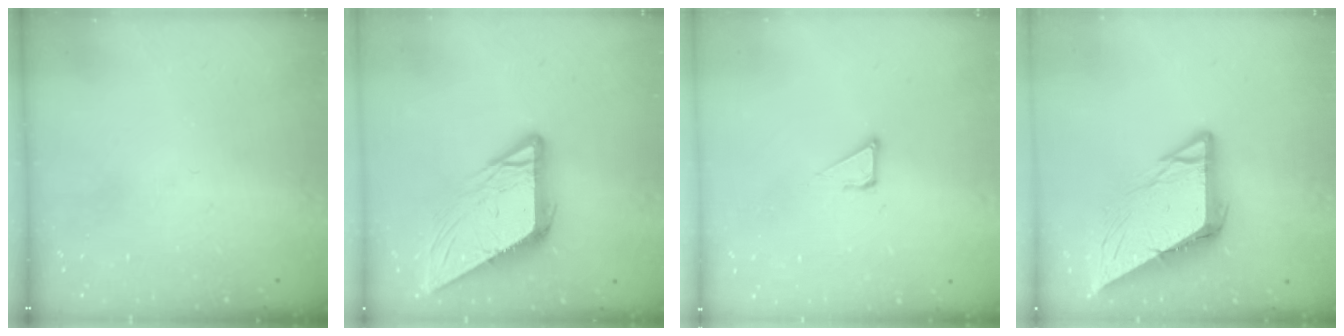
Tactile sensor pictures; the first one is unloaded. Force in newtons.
{"total": 10.6, "press": 10.5, "slide": 1.1}
{"total": 3.3, "press": 3.3, "slide": 0.2}
{"total": 11.0, "press": 10.9, "slide": 1.2}